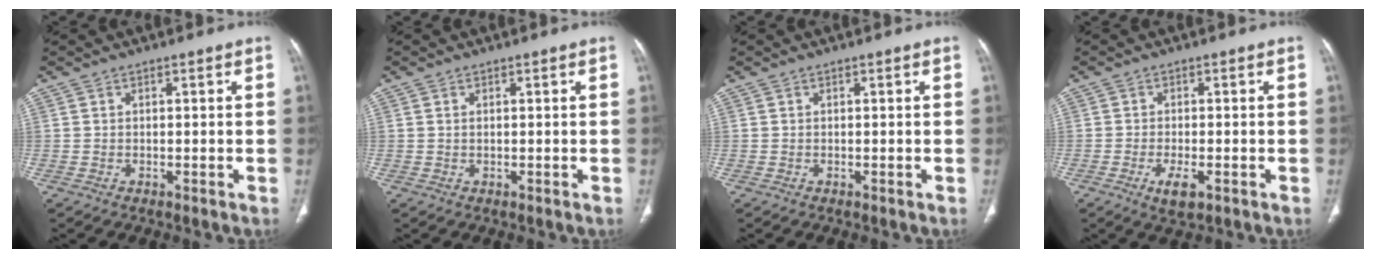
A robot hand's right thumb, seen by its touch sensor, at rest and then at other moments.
{"total": 0.5, "force": [0.2, 0.2, 0.4], "torque": [-0.013, 0.003, 0.005]}
{"total": 0.0}
{"total": 4.1, "force": [-1.8, 1.6, 3.4], "torque": [-0.063, -0.004, -0.027]}